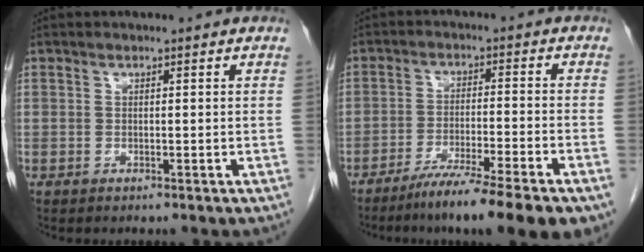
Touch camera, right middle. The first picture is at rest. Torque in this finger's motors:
{"motor_torque": [1.40, -0.73, 0.63, 0.14]}